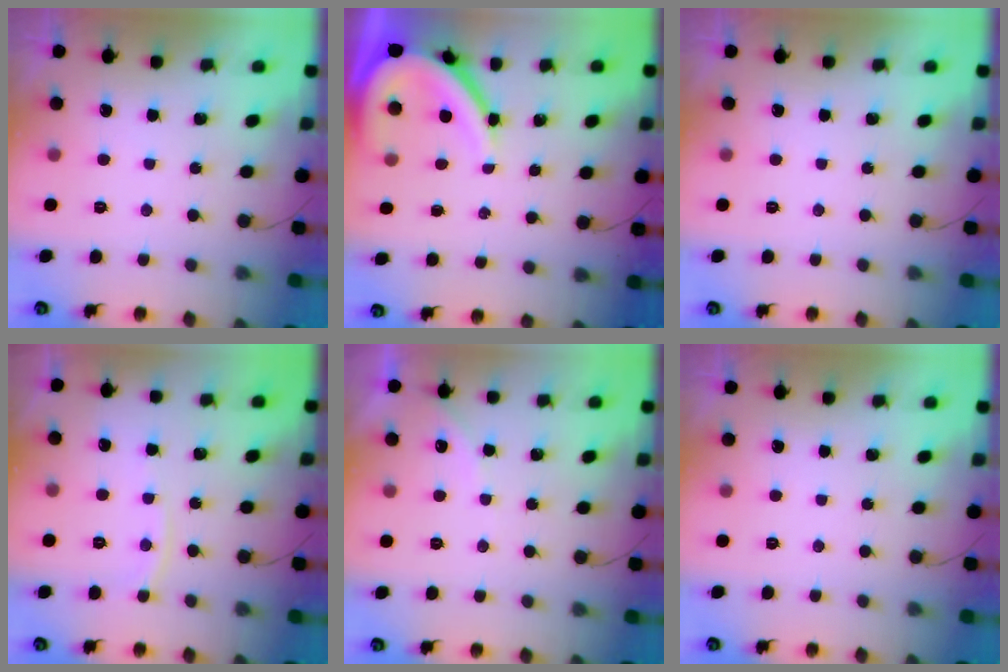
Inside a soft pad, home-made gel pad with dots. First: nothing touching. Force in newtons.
{"total": 9.9, "press": 9.8, "slide": 1.0}
{"total": 0.0}
{"total": 5.1, "press": 5.1, "slide": 0.6}
{"total": 4.3, "press": 4.3, "slide": 0.7}
{"total": 0.0}